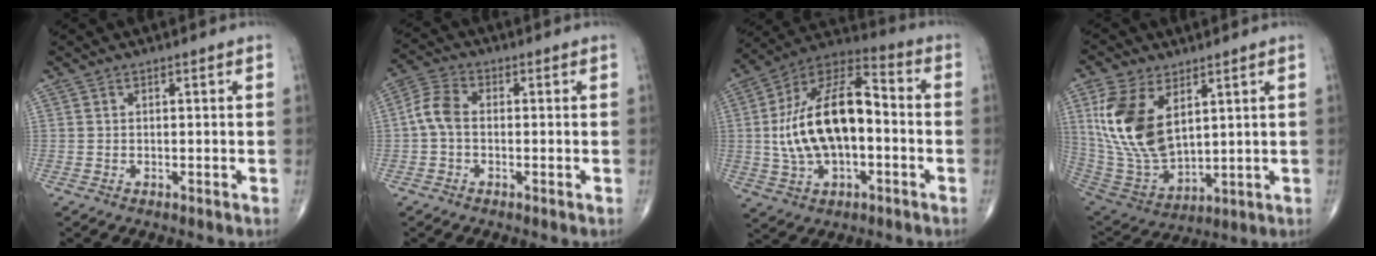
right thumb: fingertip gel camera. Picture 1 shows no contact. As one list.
[{"total": 5.4, "force": [-0.5, 3.5, 4.1], "torque": [-0.084, 0.015, -0.020]}, {"total": 20.0, "force": [-1.0, 10.5, 17.0], "torque": [-0.305, 0.040, -0.019]}, {"total": 16.9, "force": [5.6, 9.5, 12.8], "torque": [-0.250, -0.024, 0.126]}]